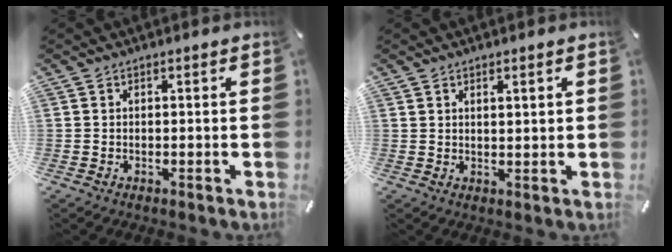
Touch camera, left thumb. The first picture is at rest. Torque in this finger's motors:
{"motor_torque": [0.28, -0.05, -0.09, 0.04, -0.04]}